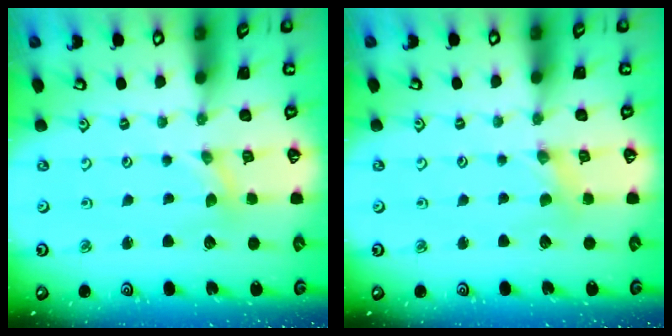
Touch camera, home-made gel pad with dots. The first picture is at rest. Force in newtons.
{"total": 1.4, "press": 1.3, "slide": 0.2}